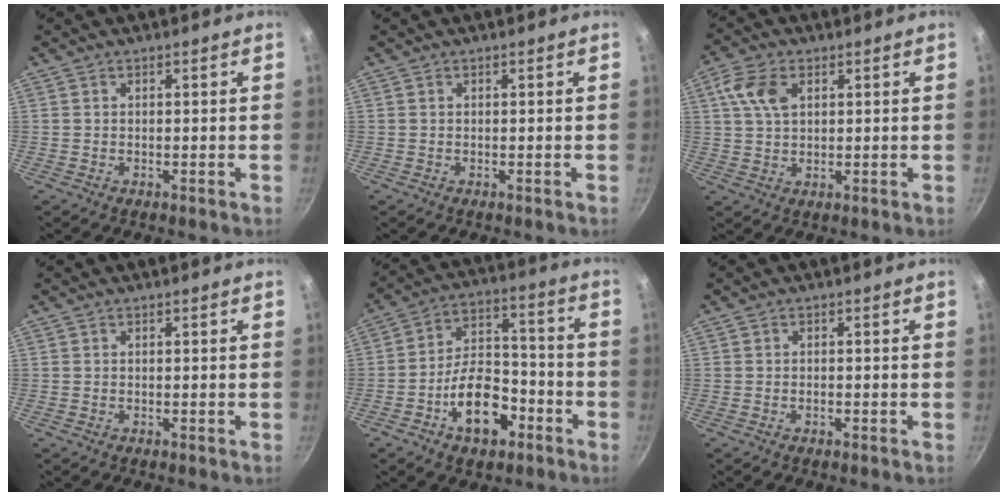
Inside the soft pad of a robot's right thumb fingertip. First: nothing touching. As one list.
[{"total": 0.0}, {"total": 7.0, "force": [2.3, 4.4, 5.0], "torque": [-0.093, 0.003, 0.039]}, {"total": 0.0}, {"total": 13.7, "force": [-6.2, 8.1, 9.2], "torque": [-0.123, 0.059, -0.102]}, {"total": 0.9, "force": [-0.5, 0.5, 0.6], "torque": [-0.011, 0.003, -0.010]}]